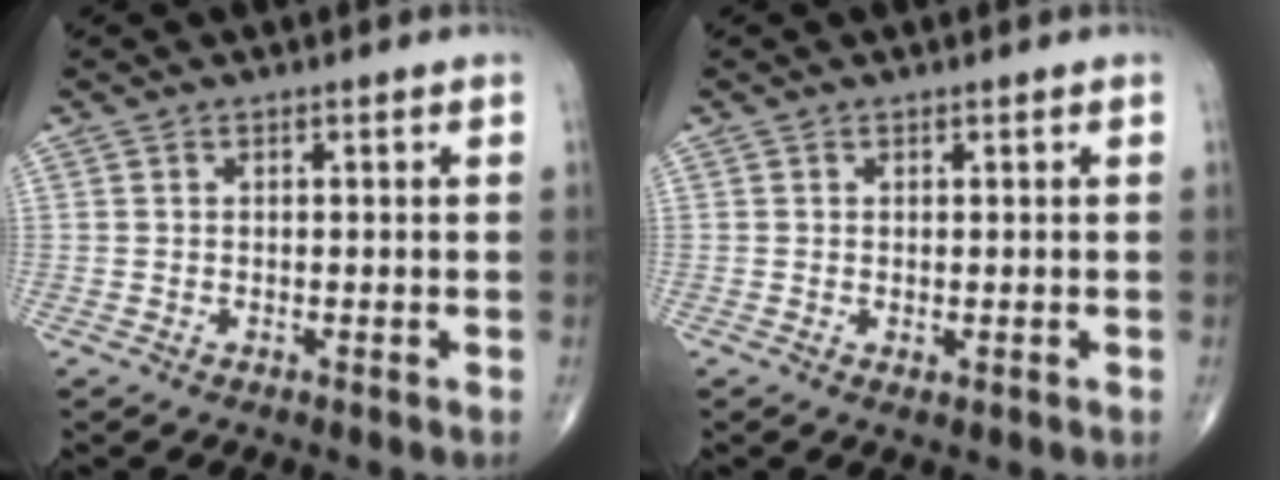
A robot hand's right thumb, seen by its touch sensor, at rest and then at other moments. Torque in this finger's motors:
{"motor_torque": [-0.25, 0.75, 0.16, 0.21, -0.07]}